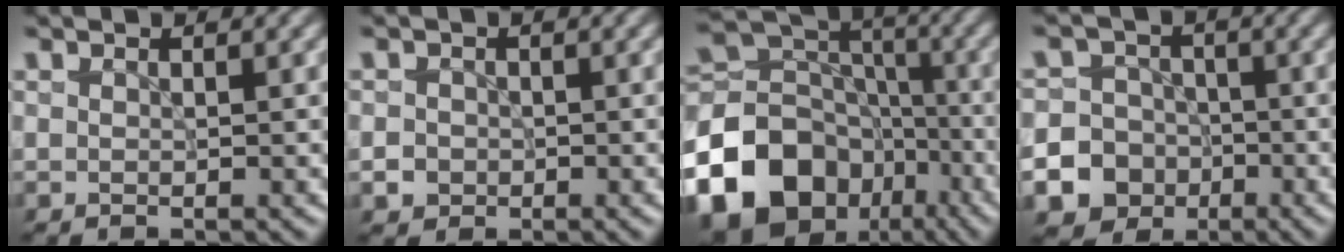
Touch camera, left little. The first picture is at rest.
{"total": 1.5, "force": [-0.4, 1.4, 0.4], "torque": [0.005, -0.001, -0.006]}
{"total": 18.1, "force": [-9.3, 13.8, 7.2], "torque": [-0.186, -0.026, -0.156]}
{"total": 14.6, "force": [-6.5, 12.9, 2.0], "torque": [-0.069, -0.048, -0.126]}